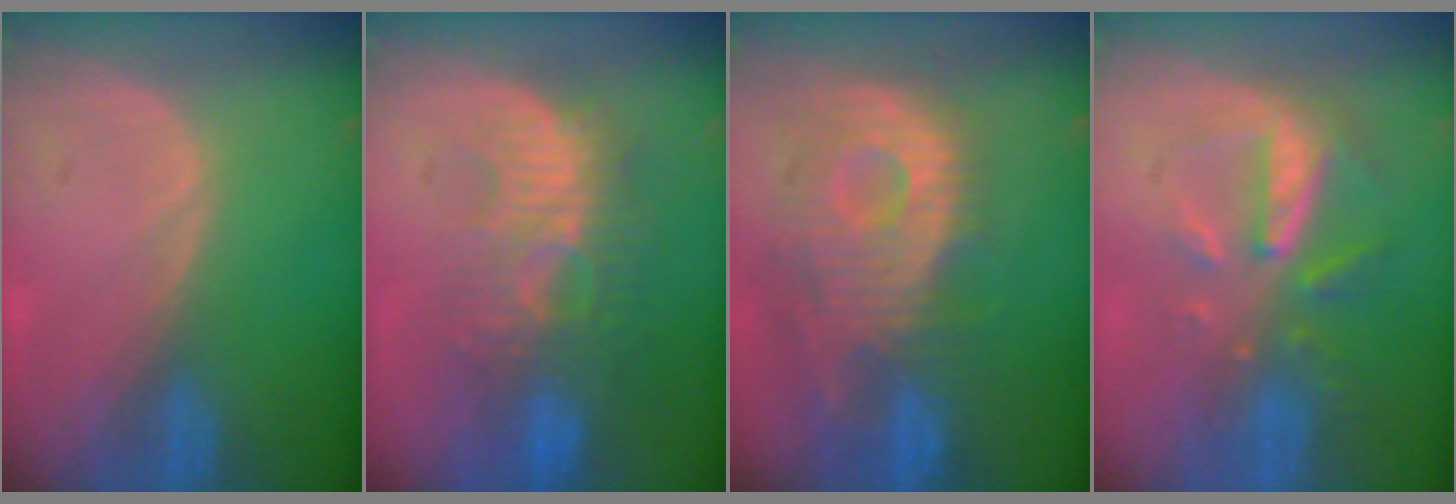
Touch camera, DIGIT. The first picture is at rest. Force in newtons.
{"total": 9.6, "press": 9.0, "slide": 3.4}
{"total": 12.1, "press": 10.7, "slide": 5.5}
{"total": 8.1, "press": 7.3, "slide": 3.4}